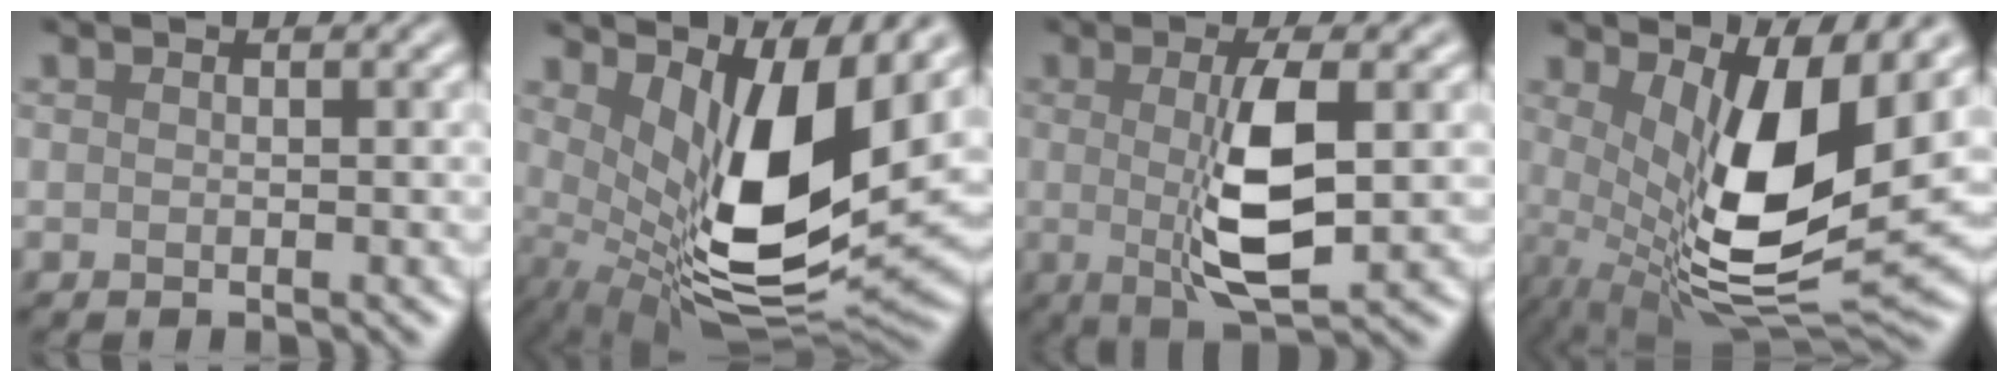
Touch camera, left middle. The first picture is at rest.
{"total": 11.8, "force": [1.9, 4.4, 10.8], "torque": [-0.189, -0.029, 0.046]}
{"total": 6.4, "force": [-0.2, 1.7, 6.2], "torque": [-0.116, -0.009, -0.001]}
{"total": 10.8, "force": [1.7, 3.6, 10.0], "torque": [-0.177, -0.027, 0.037]}